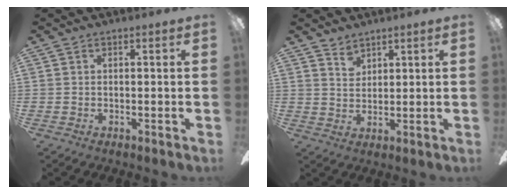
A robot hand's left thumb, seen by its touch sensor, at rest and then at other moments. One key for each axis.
{"total": 3.4, "fx": 2.9, "fy": 1.7, "fz": 0.6, "tx": -0.008, "ty": -0.013, "tz": 0.055}